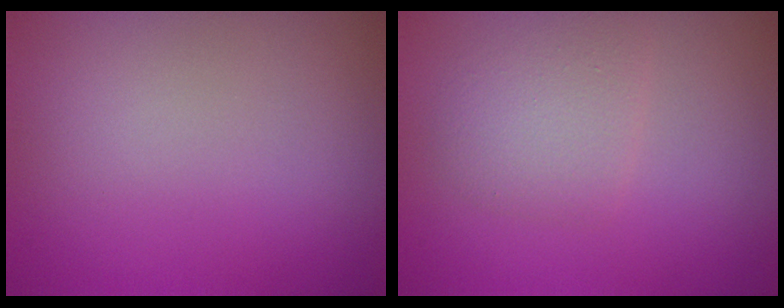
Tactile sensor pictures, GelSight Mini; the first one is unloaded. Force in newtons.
{"total": 2.6, "press": 2.6, "slide": 0.1}